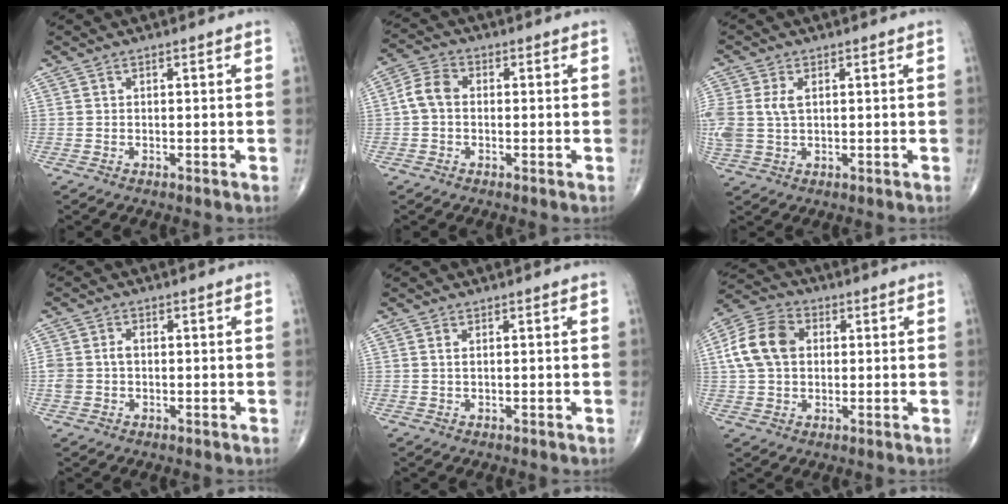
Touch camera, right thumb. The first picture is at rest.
{"total": 5.1, "force": [-0.2, 3.8, 3.5], "torque": [-0.064, 0.016, -0.014]}
{"total": 7.2, "force": [1.2, 4.7, 5.4], "torque": [-0.141, 0.008, 0.032]}
{"total": 3.4, "force": [0.0, 2.5, 2.3], "torque": [-0.050, 0.011, 0.002]}
{"total": 1.0, "force": [0.3, 0.4, 0.8], "torque": [-0.019, 0.004, 0.008]}
{"total": 11.4, "force": [1.8, 8.4, 7.5], "torque": [-0.138, 0.020, 0.025]}